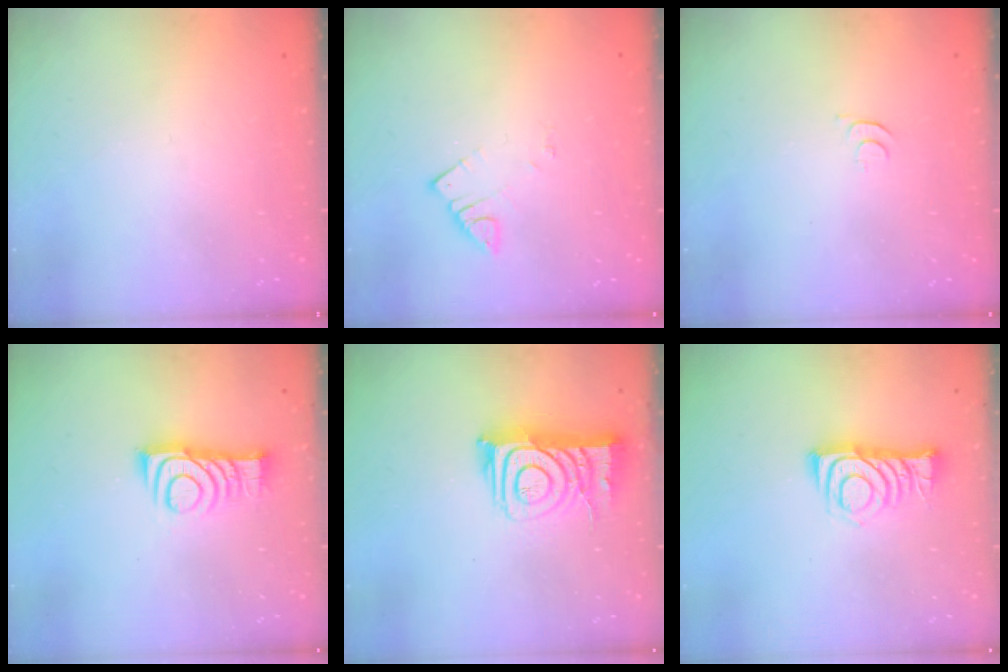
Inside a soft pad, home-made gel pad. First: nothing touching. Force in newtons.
{"total": 2.8, "press": 2.7, "slide": 0.3}
{"total": 3.5, "press": 3.5, "slide": 0.5}
{"total": 9.6, "press": 9.6, "slide": 0.1}
{"total": 10.9, "press": 10.9, "slide": 1.1}
{"total": 8.9, "press": 8.8, "slide": 0.9}